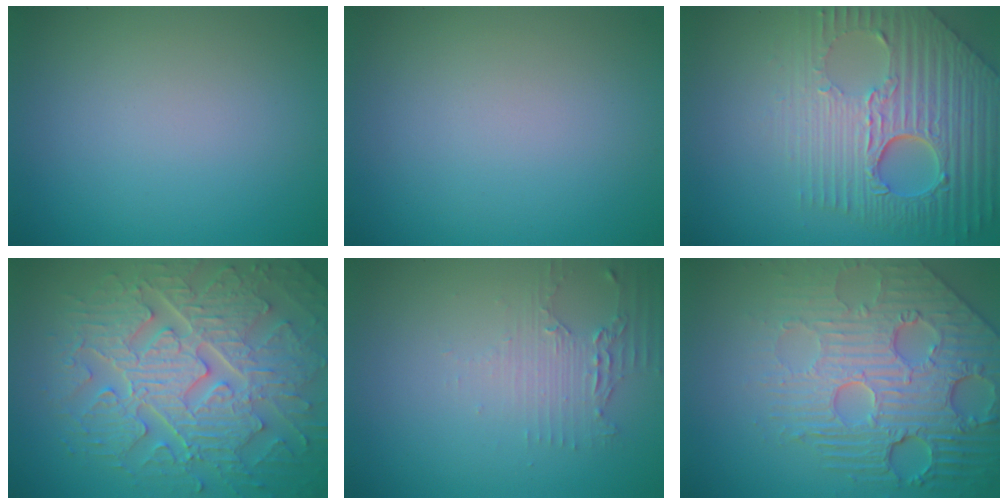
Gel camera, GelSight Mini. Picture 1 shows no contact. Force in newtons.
{"total": 0.0}
{"total": 9.0, "press": 6.2, "slide": 6.6}
{"total": 9.2, "press": 6.7, "slide": 6.2}
{"total": 2.1, "press": 1.6, "slide": 1.4}
{"total": 8.7, "press": 6.0, "slide": 6.3}